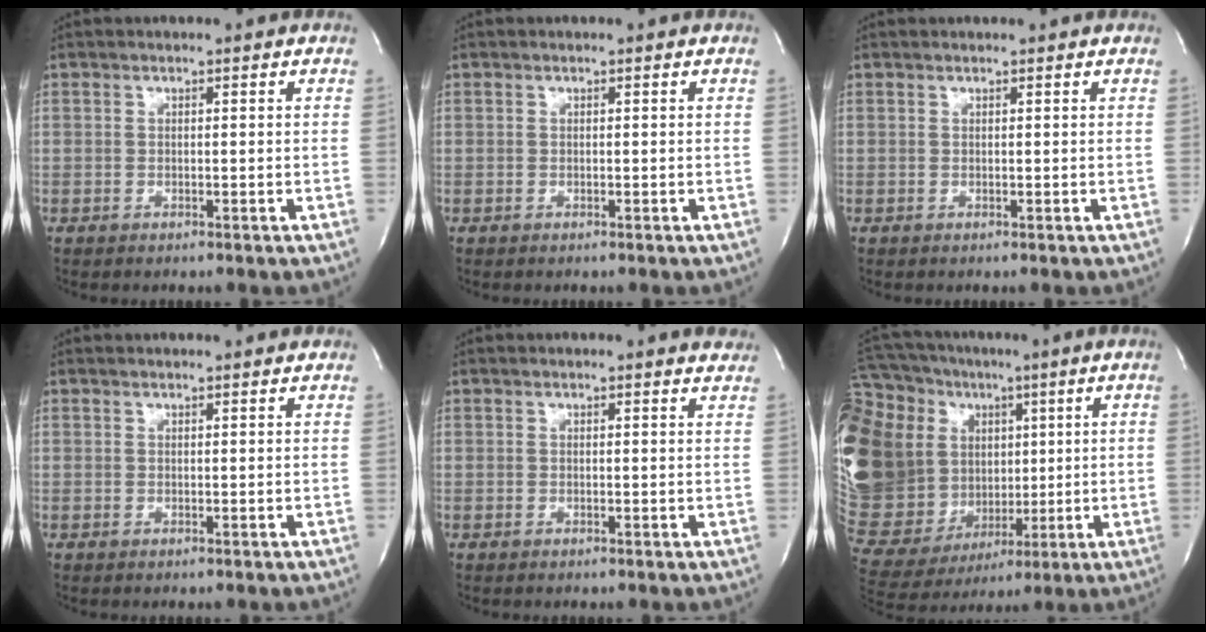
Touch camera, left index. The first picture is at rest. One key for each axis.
{"total": 0.0}
{"total": 1.0, "fx": 0.9, "fy": 0.0, "fz": 0.2, "tx": -0.007, "ty": 0.009, "tz": 0.015}
{"total": 2.9, "fx": 2.8, "fy": 0.1, "fz": 0.6, "tx": -0.010, "ty": 0.017, "tz": 0.035}
{"total": 4.3, "fx": 4.2, "fy": 0.3, "fz": 0.7, "tx": -0.007, "ty": -0.004, "tz": 0.028}
{"total": 35.1, "fx": 8.0, "fy": 25.3, "fz": 23.0, "tx": -0.595, "ty": 0.099, "tz": 0.168}